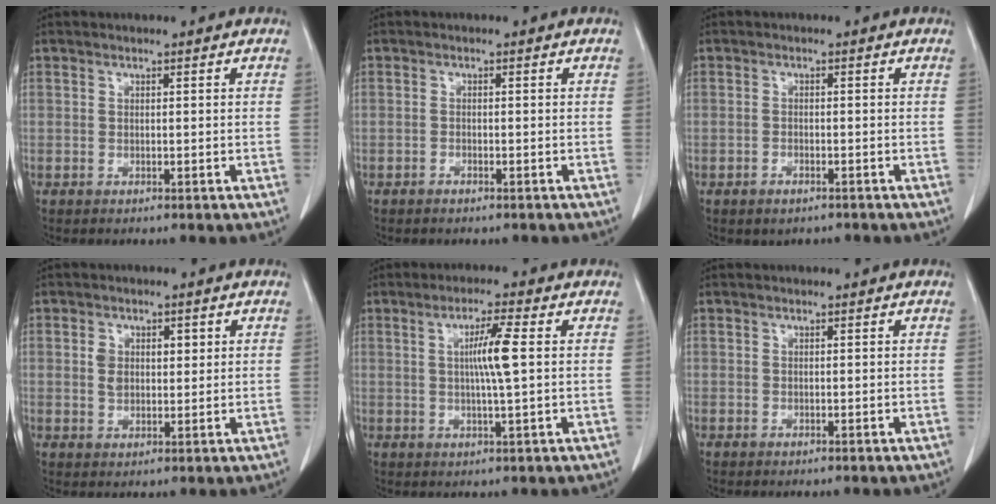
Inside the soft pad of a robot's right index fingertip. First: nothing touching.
{"total": 1.3, "force": [-1.1, 0.5, 0.4], "torque": [-0.009, 0.000, -0.013]}
{"total": 2.1, "force": [-1.5, 1.1, 1.0], "torque": [-0.020, -0.001, -0.016]}
{"total": 4.0, "force": [1.0, 2.8, 2.7], "torque": [-0.046, 0.012, 0.021]}
{"total": 5.7, "force": [0.8, -0.4, 5.6], "torque": [-0.100, -0.003, 0.016]}
{"total": 0.0}